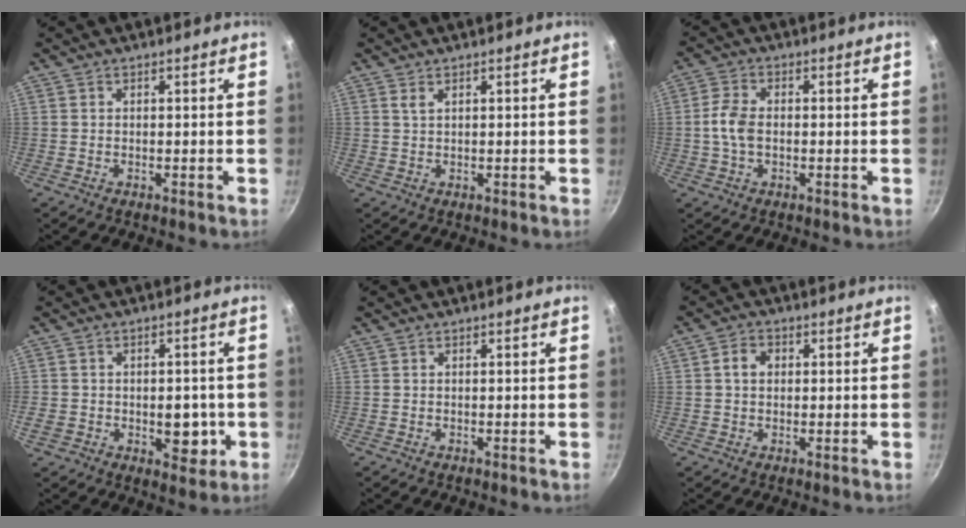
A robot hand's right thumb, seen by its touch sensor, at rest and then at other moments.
{"total": 1.1, "force": [0.6, 0.4, 0.8], "torque": [-0.015, -0.001, 0.015]}
{"total": 5.6, "force": [-0.4, 3.6, 4.3], "torque": [-0.087, 0.015, -0.013]}
{"total": 8.4, "force": [-1.5, 5.8, 5.9], "torque": [-0.049, 0.004, -0.017]}
{"total": 0.0}
{"total": 3.6, "force": [0.5, 2.9, 2.1], "torque": [-0.026, 0.009, 0.003]}